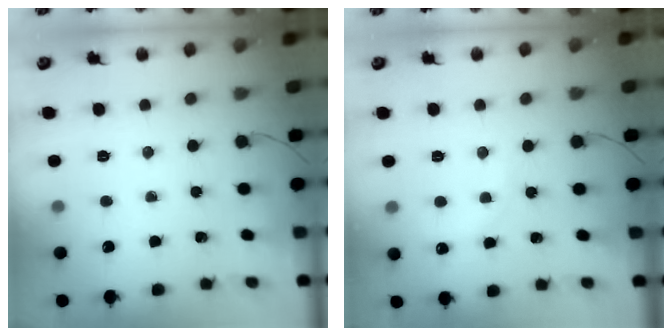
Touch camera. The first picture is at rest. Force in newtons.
{"total": 3.6, "press": 3.4, "slide": 0.9}